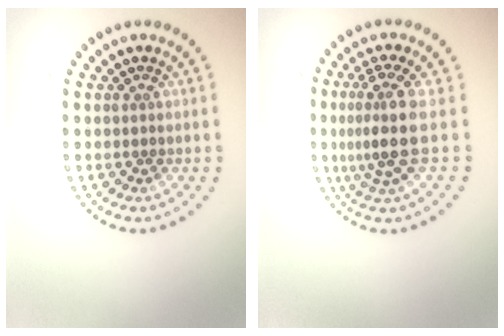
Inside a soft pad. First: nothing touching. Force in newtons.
{"total": 3.9, "press": 3.0, "slide": 2.5}